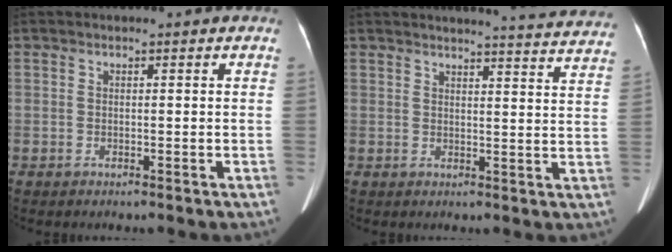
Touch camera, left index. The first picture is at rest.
{"total": 14.6, "force": [14.3, -0.2, 3.0], "torque": [-0.027, -0.078, 0.136]}